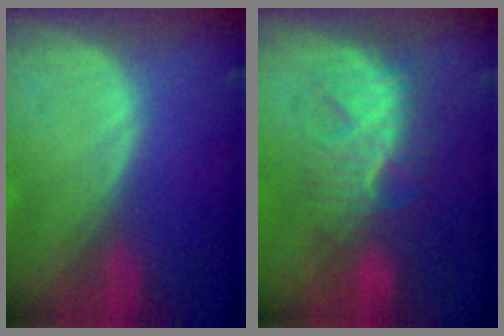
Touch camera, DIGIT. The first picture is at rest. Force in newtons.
{"total": 8.0, "press": 7.9, "slide": 1.2}